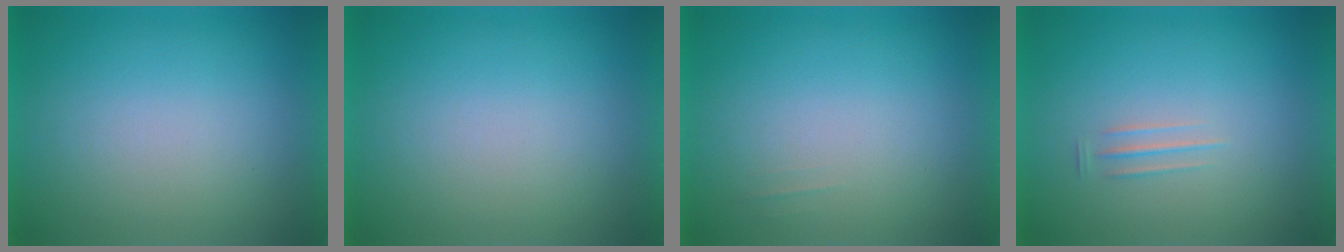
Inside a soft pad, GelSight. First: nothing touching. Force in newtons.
{"total": 0.0}
{"total": 2.1}
{"total": 1.4}